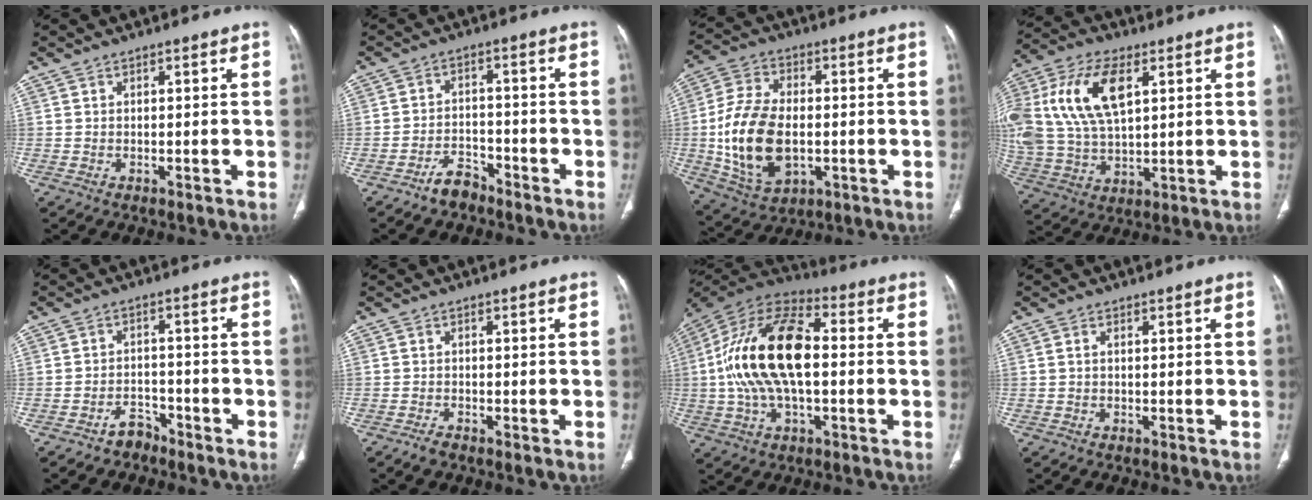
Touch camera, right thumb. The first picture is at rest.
{"total": 4.4, "force": [-3.7, 2.1, 1.4], "torque": [-0.020, 0.026, -0.064]}
{"total": 17.1, "force": [-1.8, 10.3, 13.5], "torque": [-0.258, 0.002, -0.020]}
{"total": 20.8, "force": [6.2, 11.5, 16.3], "torque": [-0.351, 0.003, 0.115]}
{"total": 3.5, "force": [-2.8, 2.0, 0.6], "torque": [-0.005, 0.024, -0.045]}
{"total": 1.6, "force": [-1.2, 0.5, 0.9], "torque": [-0.021, 0.002, -0.024]}
{"total": 21.1, "force": [0.2, 10.6, 18.2], "torque": [-0.358, 0.027, -0.002]}
{"total": 0.6, "force": [0.0, 0.2, 0.5], "torque": [-0.015, 0.000, -0.001]}